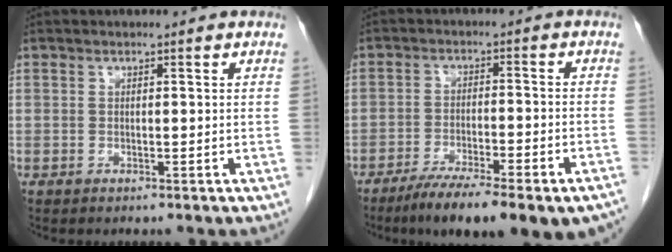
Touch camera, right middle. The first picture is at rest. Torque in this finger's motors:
{"motor_torque": [1.08, -1.06, 0.45, 0.11]}